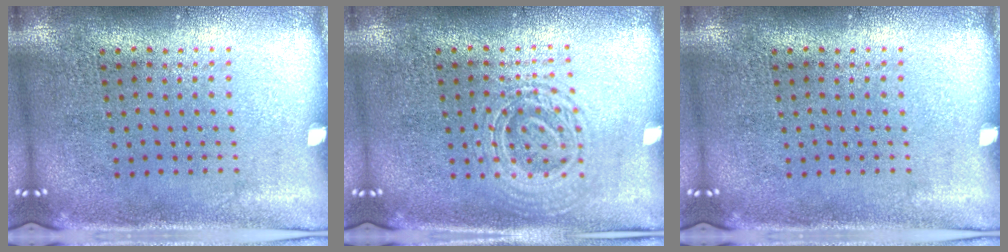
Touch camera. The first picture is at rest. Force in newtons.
{"total": 2.7, "press": 2.7, "slide": 0.5}
{"total": 0.0}